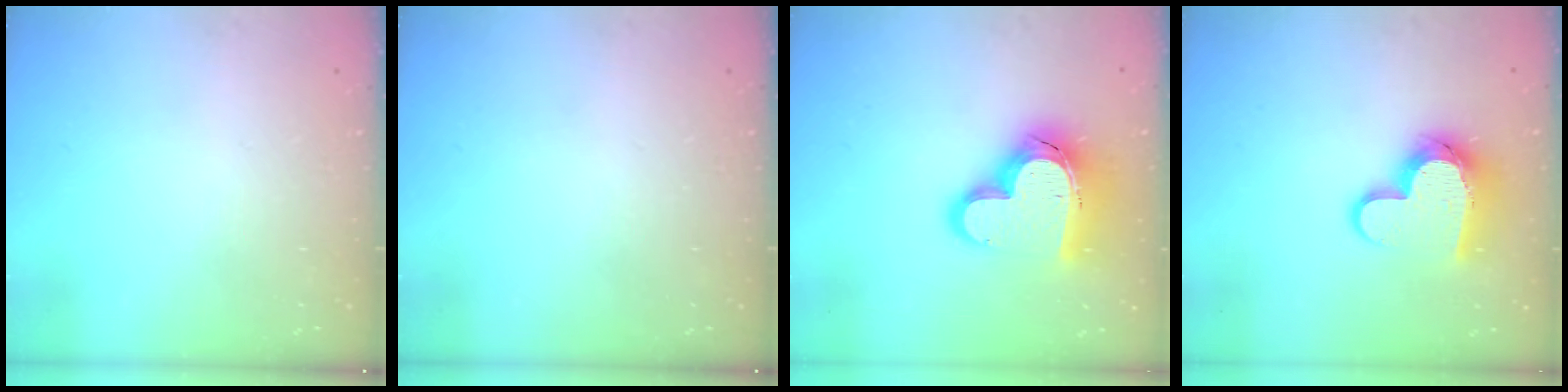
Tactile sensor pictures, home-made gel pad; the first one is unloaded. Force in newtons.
{"total": 0.0}
{"total": 19.3, "press": 19.2, "slide": 1.8}
{"total": 13.2, "press": 13.2, "slide": 0.9}